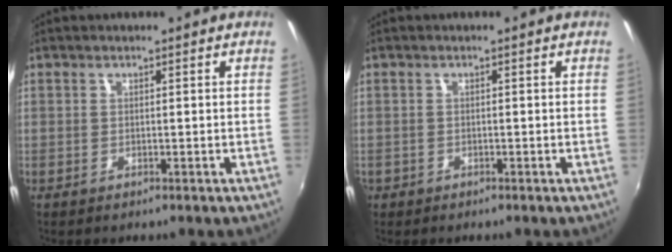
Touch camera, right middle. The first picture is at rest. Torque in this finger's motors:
{"motor_torque": [1.09, -1.05, 0.22, 0.19]}